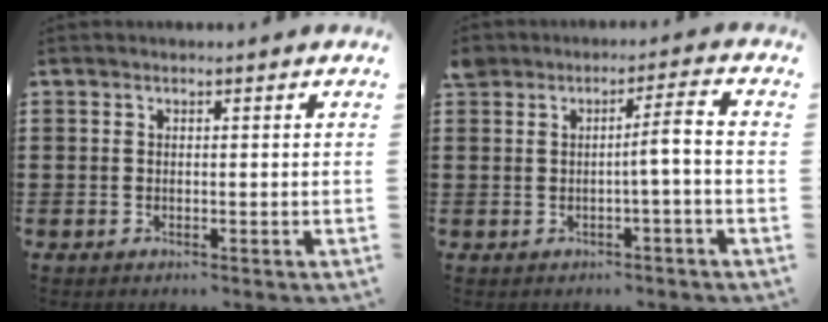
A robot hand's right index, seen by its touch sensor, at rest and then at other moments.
{"total": 3.0, "force": [-0.5, -0.2, 3.0], "torque": [-0.056, 0.000, -0.012]}